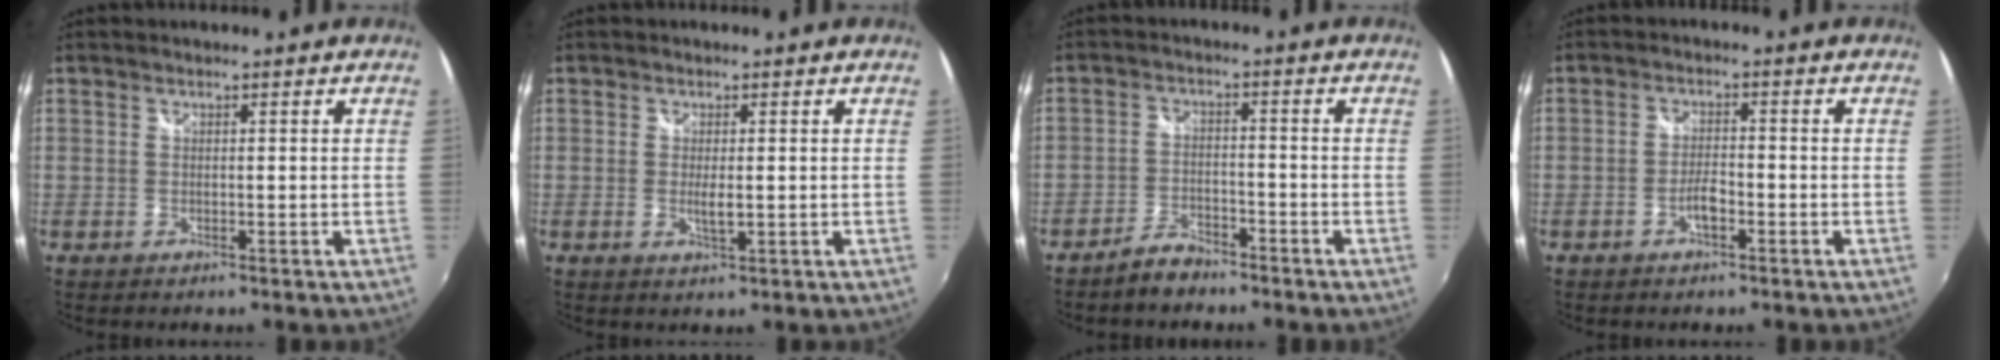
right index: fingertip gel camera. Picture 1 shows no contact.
{"total": 2.3, "force": [-0.1, 0.6, 2.2], "torque": [-0.038, -0.008, -0.001]}
{"total": 4.4, "force": [-3.9, 1.5, 1.6], "torque": [-0.048, 0.008, -0.068]}
{"total": 3.1, "force": [-1.5, 1.1, 2.5], "torque": [-0.053, 0.002, -0.029]}